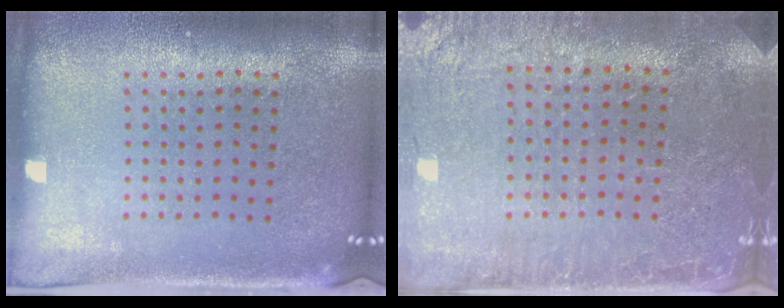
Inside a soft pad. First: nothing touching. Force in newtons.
{"total": 1.1, "press": 1.1, "slide": 0.1}